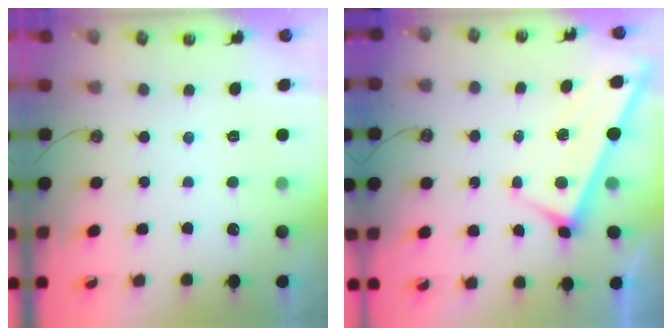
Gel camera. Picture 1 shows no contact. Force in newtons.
{"total": 2.8, "press": 2.8, "slide": 0.4}